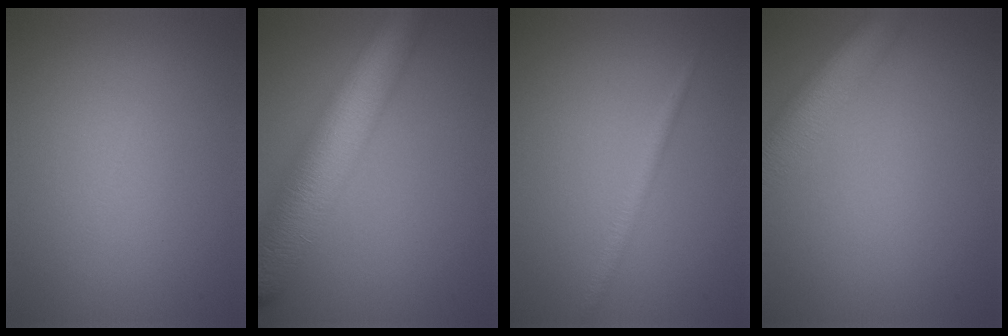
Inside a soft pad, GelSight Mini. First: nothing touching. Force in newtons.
{"total": 10.3, "press": 10.3, "slide": 0.4}
{"total": 1.4, "press": 1.4, "slide": 0.1}
{"total": 6.4, "press": 6.4, "slide": 0.4}